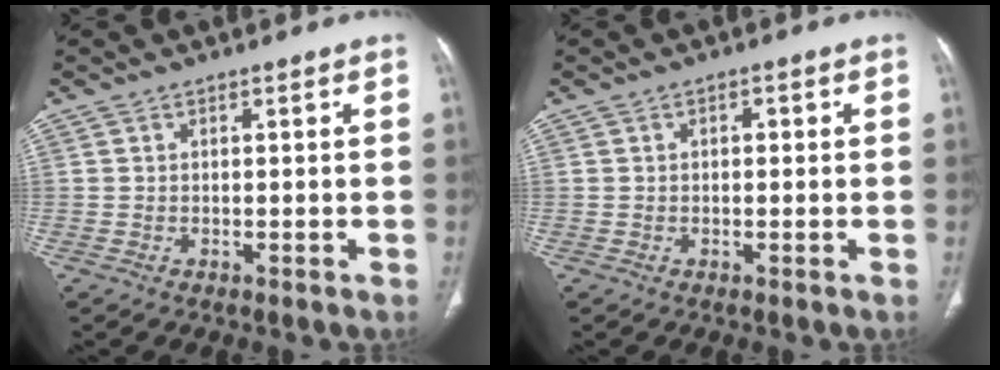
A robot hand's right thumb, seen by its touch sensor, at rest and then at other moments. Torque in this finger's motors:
{"motor_torque": [-0.33, -0.52, -0.05, 0.00, 0.06]}